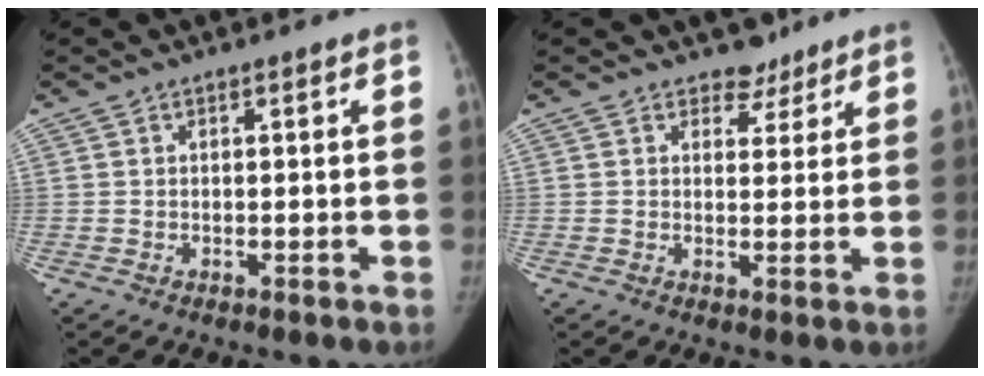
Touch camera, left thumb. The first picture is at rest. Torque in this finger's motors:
{"motor_torque": [0.28, -0.22, 0.73, -0.33, -0.01]}